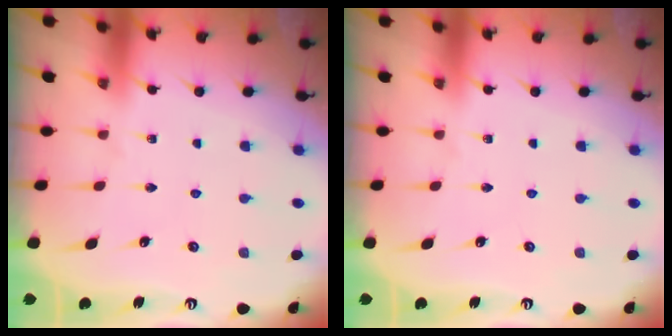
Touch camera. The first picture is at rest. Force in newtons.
{"total": 0.0}